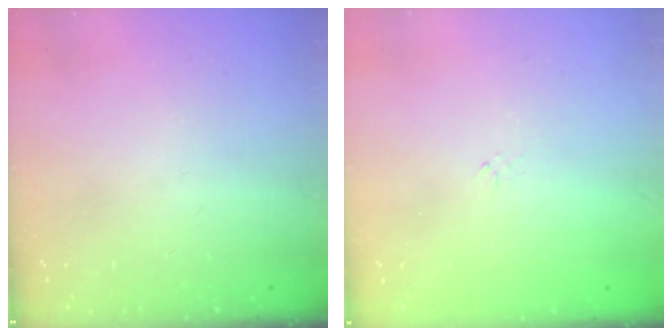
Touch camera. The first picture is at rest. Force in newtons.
{"total": 1.2, "press": 1.2, "slide": 0.4}